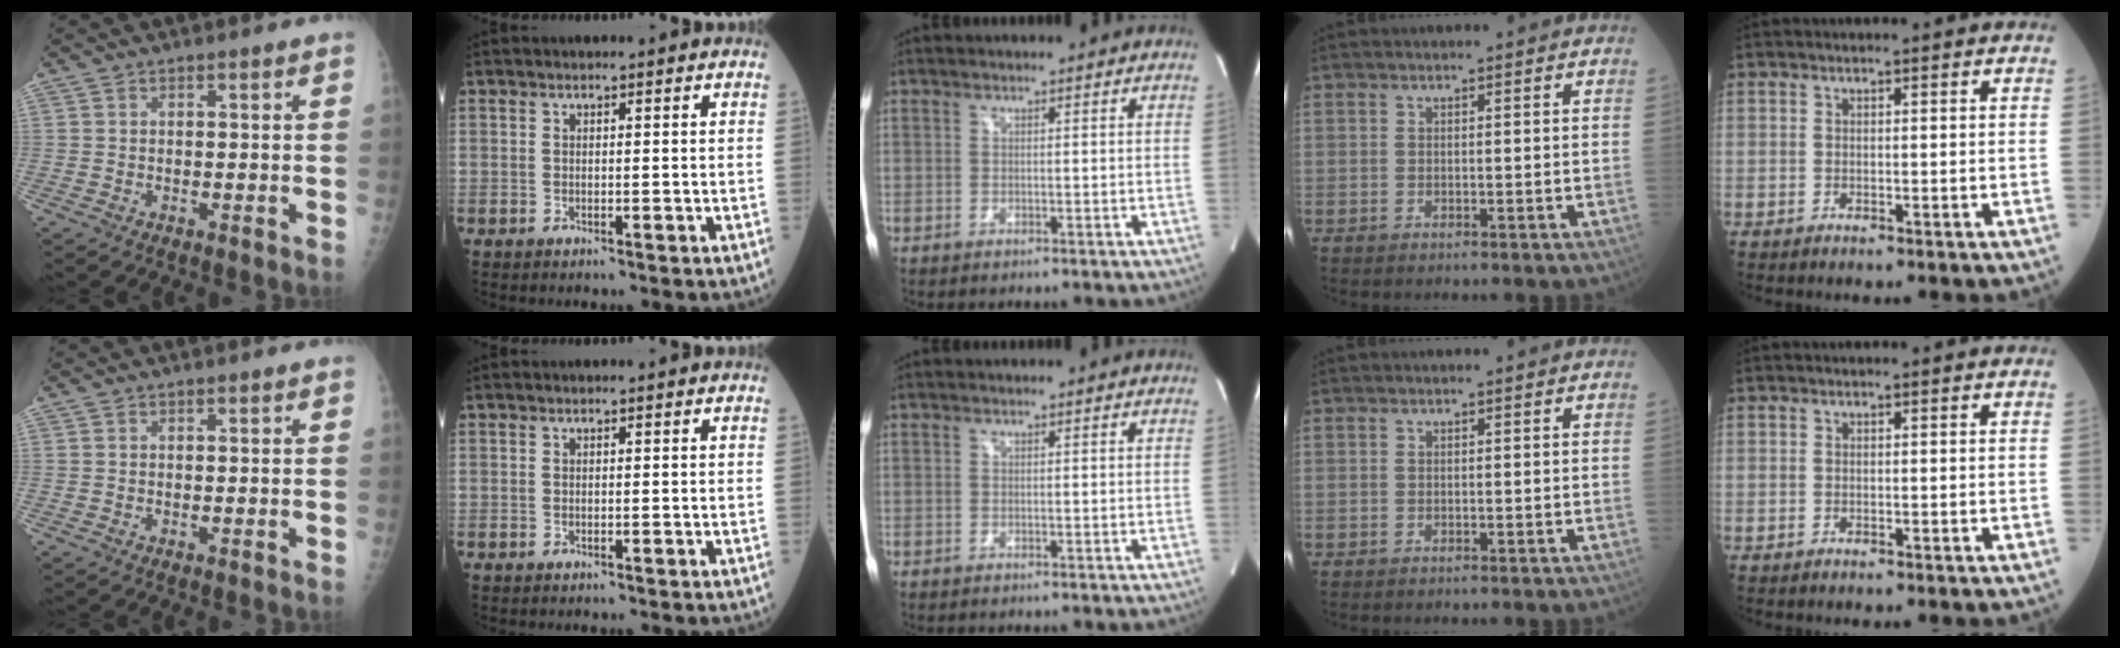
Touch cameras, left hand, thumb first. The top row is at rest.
{}